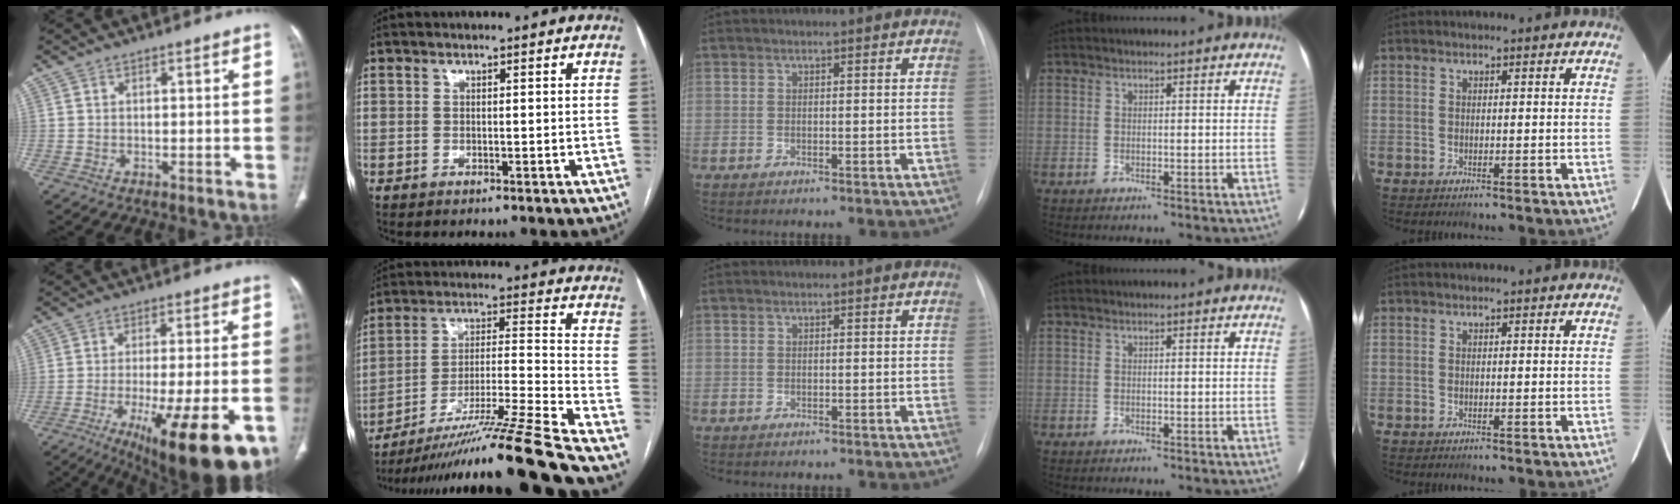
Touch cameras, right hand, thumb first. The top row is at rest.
{"thumb": {"total": 22.1, "force": [-10.3, 6.0, 18.6], "torque": [-0.227, 0.008, -0.144]}, "index": {"total": 22.4, "force": [-18.5, -3.1, 12.4], "torque": [-0.178, -0.023, -0.312]}}